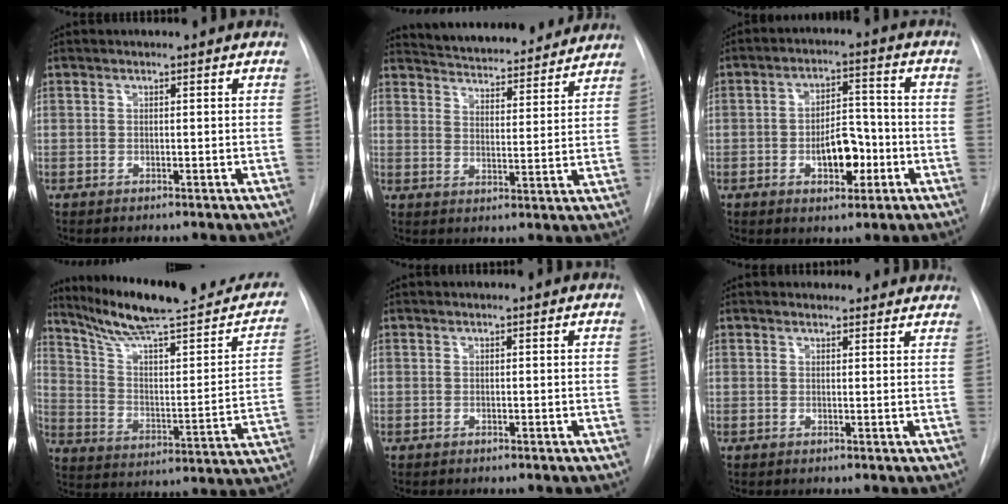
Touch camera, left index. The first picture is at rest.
{"total": 17.1, "force": [15.9, 3.3, 5.4], "torque": [-0.085, 0.009, 0.224]}
{"total": 7.7, "force": [-3.3, 3.6, 6.0], "torque": [-0.094, 0.008, -0.044]}
{"total": 24.6, "force": [20.6, 3.5, 13.0], "torque": [-0.192, -0.034, 0.295]}
{"total": 1.0, "force": [-1.0, 0.0, 0.0], "torque": [0.001, -0.005, -0.012]}
{"total": 5.4, "force": [5.0, 2.1, 0.4], "torque": [0.019, 0.003, 0.036]}